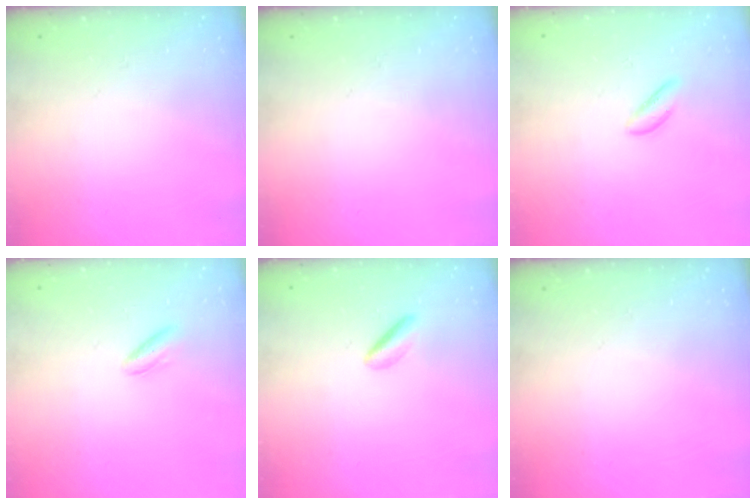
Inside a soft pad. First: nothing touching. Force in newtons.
{"total": 0.0}
{"total": 1.7, "press": 1.6, "slide": 0.7}
{"total": 2.9, "press": 2.8, "slide": 0.9}
{"total": 2.6, "press": 2.4, "slide": 0.9}
{"total": 0.0}